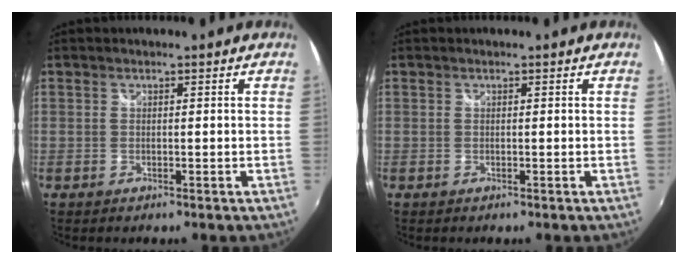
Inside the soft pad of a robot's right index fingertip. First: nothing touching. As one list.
[{"total": 0.0}]